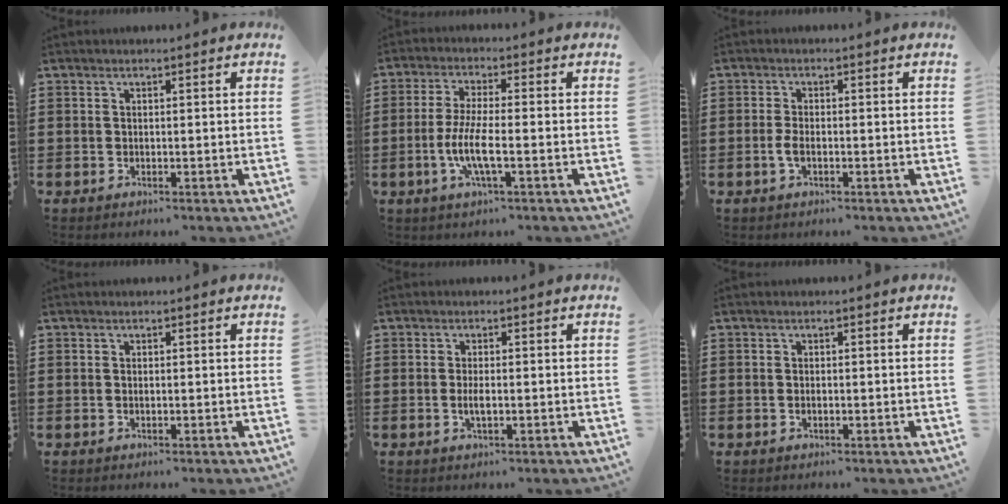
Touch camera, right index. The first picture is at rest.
{"total": 6.5, "force": [-2.0, 1.1, 6.1], "torque": [-0.141, -0.016, -0.046]}
{"total": 2.1, "force": [-0.6, 0.6, 1.9], "torque": [-0.054, -0.009, -0.015]}
{"total": 0.0}
{"total": 2.2, "force": [-0.4, 0.7, 2.1], "torque": [-0.045, -0.005, -0.008]}
{"total": 0.6, "force": [-0.1, 0.1, 0.6], "torque": [-0.012, -0.003, -0.002]}